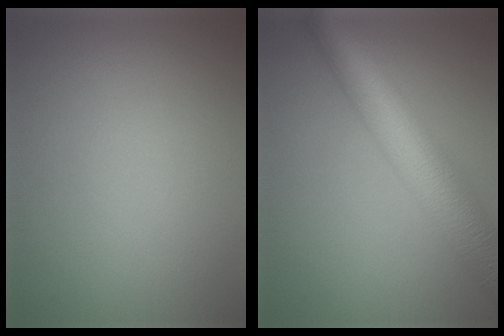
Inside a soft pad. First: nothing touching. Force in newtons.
{"total": 9.5, "press": 9.5, "slide": 0.3}